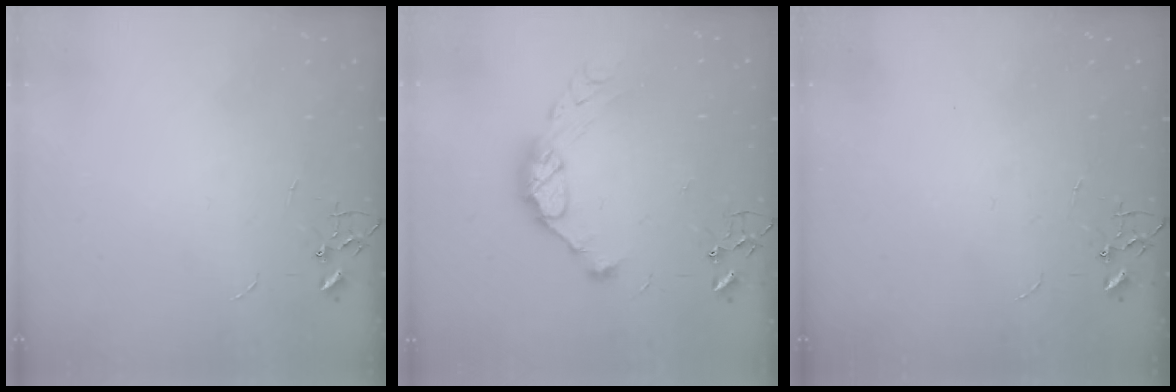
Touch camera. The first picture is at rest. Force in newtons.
{"total": 11.6, "press": 11.5, "slide": 1.0}
{"total": 0.0}